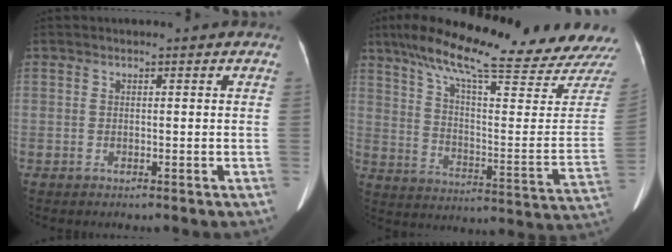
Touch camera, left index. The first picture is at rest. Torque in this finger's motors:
{"motor_torque": [0.87, -1.27, 0.56, 0.16]}